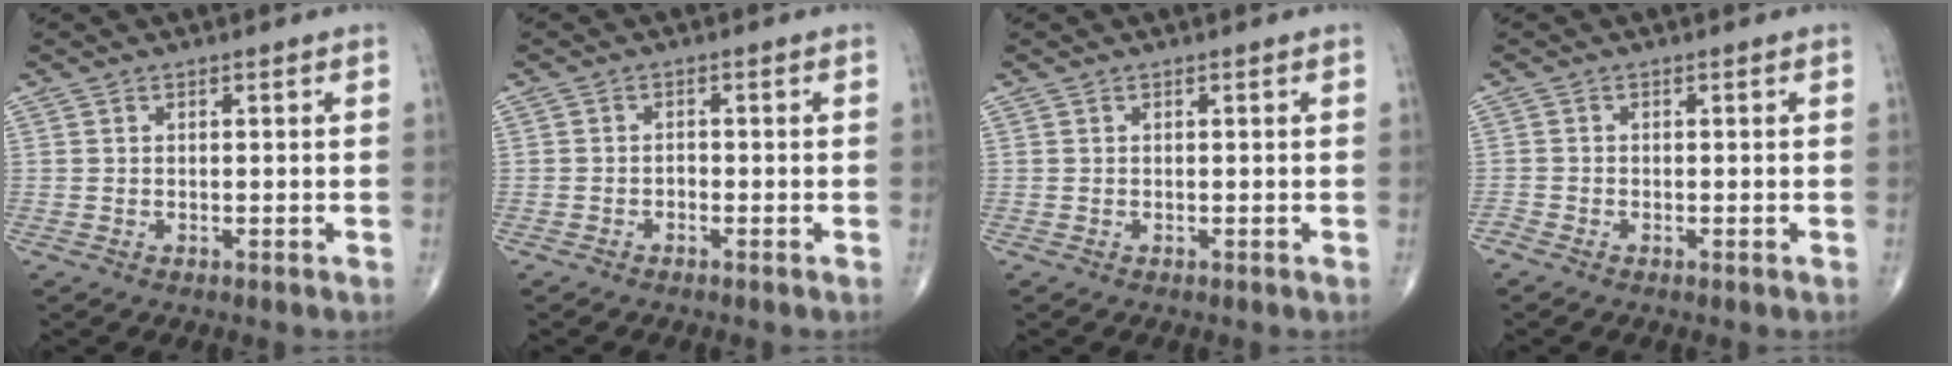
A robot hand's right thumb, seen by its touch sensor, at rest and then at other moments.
{"total": 1.0, "force": [-0.6, 0.6, 0.4], "torque": [-0.002, 0.003, -0.016]}
{"total": 0.0}
{"total": 0.9, "force": [-0.8, 0.2, 0.4], "torque": [-0.012, -0.004, -0.022]}